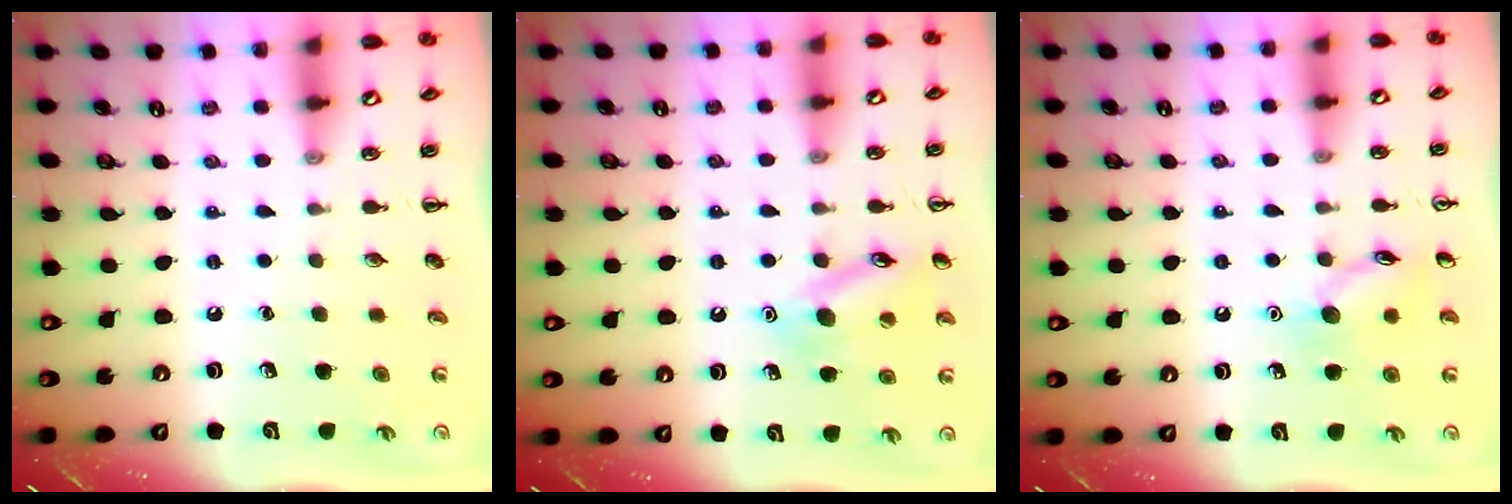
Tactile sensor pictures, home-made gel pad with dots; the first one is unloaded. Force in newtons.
{"total": 12.5, "press": 12.4, "slide": 1.9}
{"total": 8.7, "press": 8.7, "slide": 0.6}